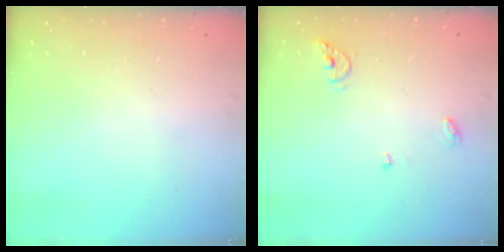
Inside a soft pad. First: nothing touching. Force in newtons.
{"total": 5.7, "press": 5.7, "slide": 0.5}